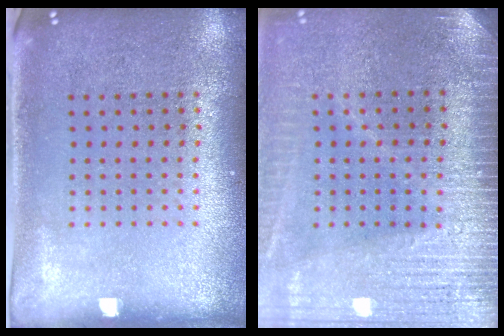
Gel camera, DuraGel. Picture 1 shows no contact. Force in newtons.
{"total": 3.5, "press": 3.1, "slide": 1.6}